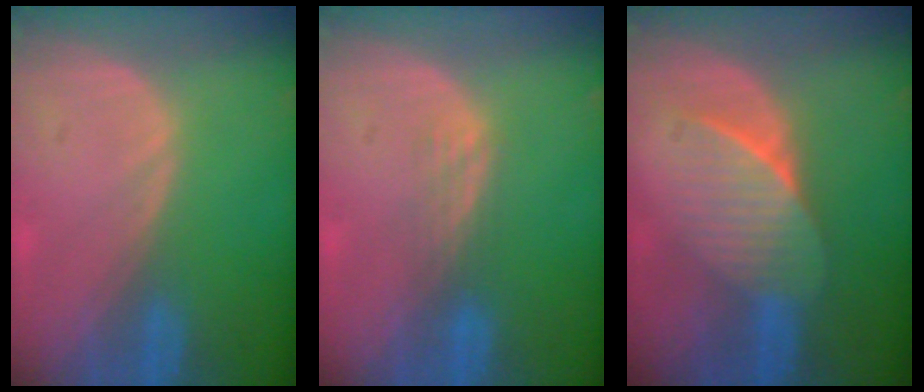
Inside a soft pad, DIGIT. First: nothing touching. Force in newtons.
{"total": 2.2, "press": 2.2, "slide": 0.2}
{"total": 7.6, "press": 6.8, "slide": 3.5}